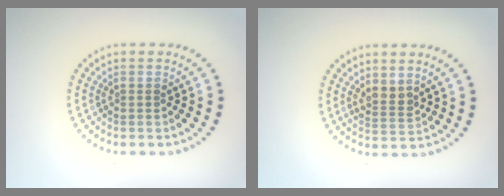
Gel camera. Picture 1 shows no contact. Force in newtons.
{"total": 1.9, "press": 1.6, "slide": 1.0}